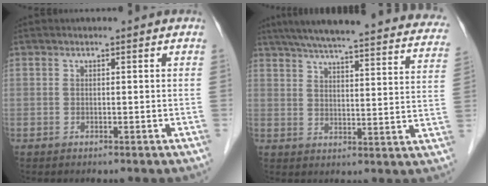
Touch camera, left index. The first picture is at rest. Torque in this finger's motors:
{"motor_torque": [0.14, -0.45, 0.61, 0.12]}